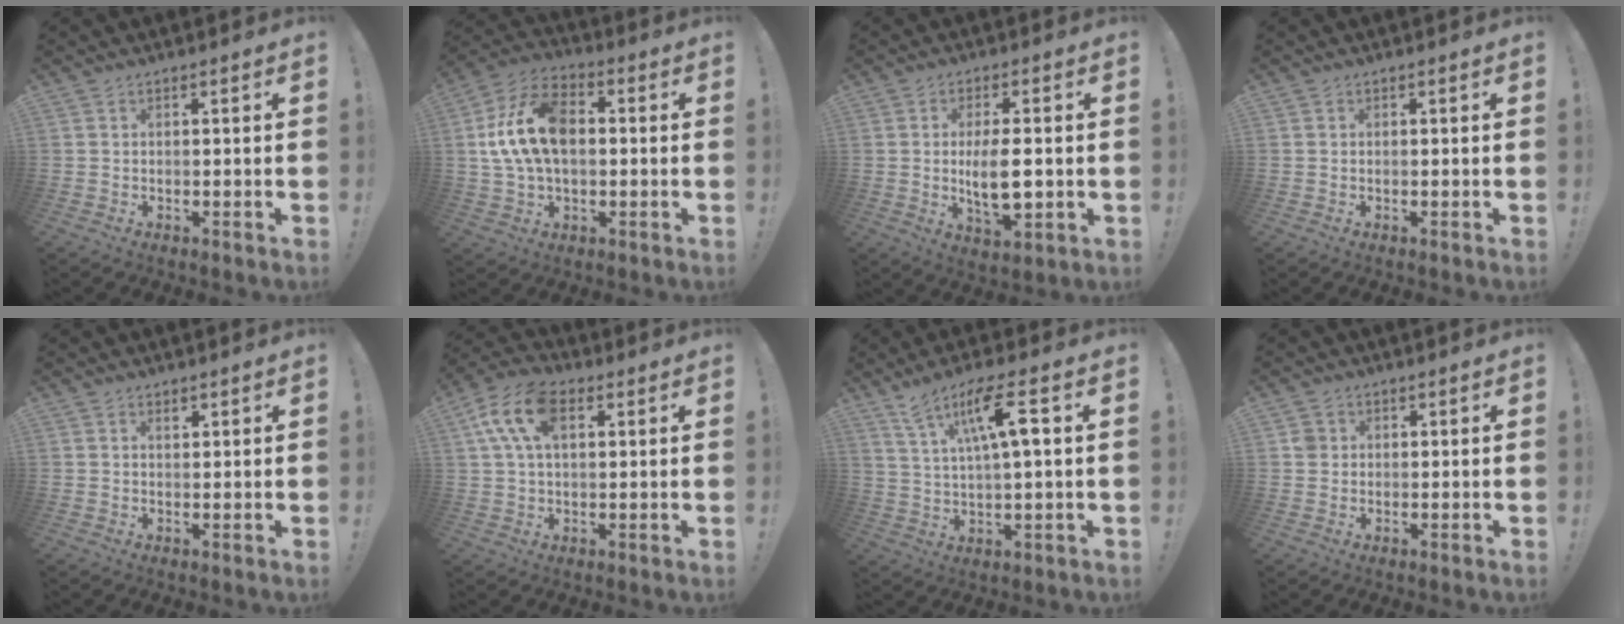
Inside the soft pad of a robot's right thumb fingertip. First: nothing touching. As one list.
[{"total": 16.4, "force": [1.3, 10.8, 12.2], "torque": [-0.234, 0.007, 0.023]}, {"total": 10.3, "force": [-0.6, 4.2, 9.4], "torque": [-0.159, -0.012, -0.013]}, {"total": 0.0}, {"total": 1.1, "force": [0.9, 0.5, 0.4], "torque": [0.008, -0.007, 0.015]}, {"total": 13.3, "force": [4.4, 7.7, 9.8], "torque": [-0.199, 0.003, 0.083]}, {"total": 11.9, "force": [4.7, 2.0, 10.8], "torque": [-0.189, -0.007, 0.073]}, {"total": 2.8, "force": [0.5, 2.6, 0.9], "torque": [-0.007, 0.004, 0.008]}]